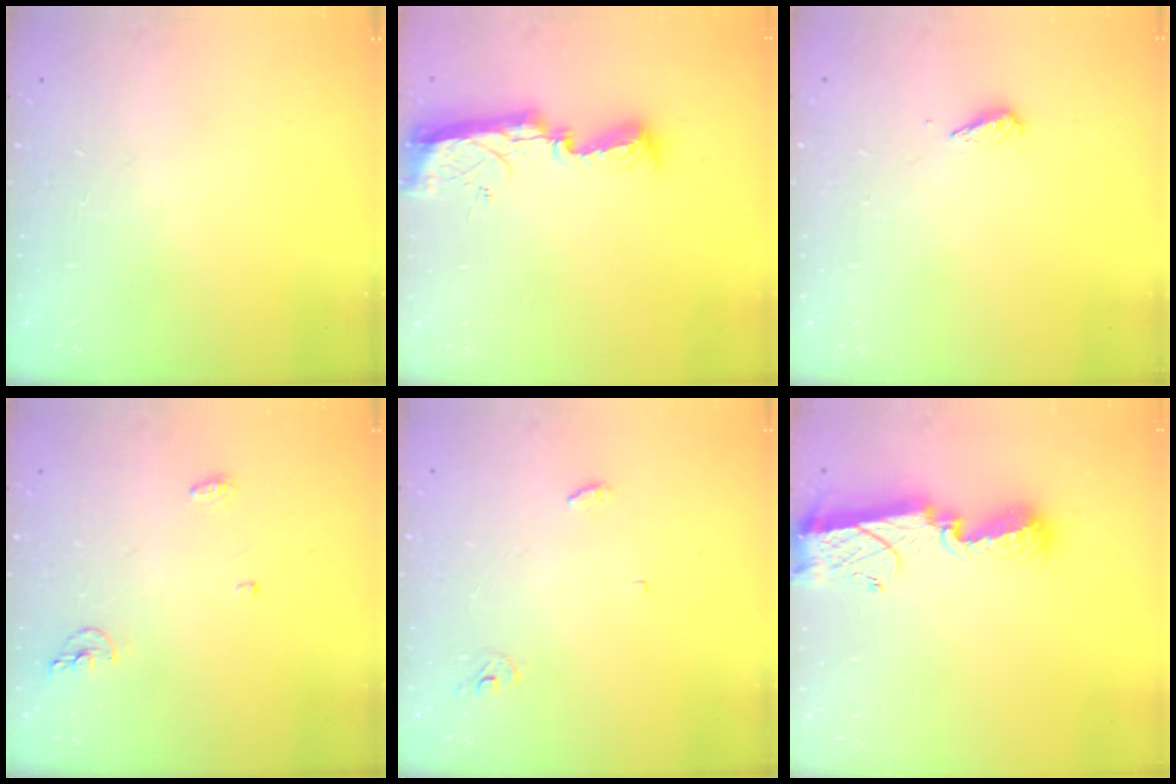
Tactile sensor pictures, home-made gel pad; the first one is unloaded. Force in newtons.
{"total": 9.4, "press": 9.4, "slide": 0.4}
{"total": 2.9, "press": 2.9, "slide": 0.4}
{"total": 5.2, "press": 5.0, "slide": 1.2}
{"total": 3.1, "press": 3.1, "slide": 0.2}
{"total": 11.4, "press": 11.4, "slide": 0.8}